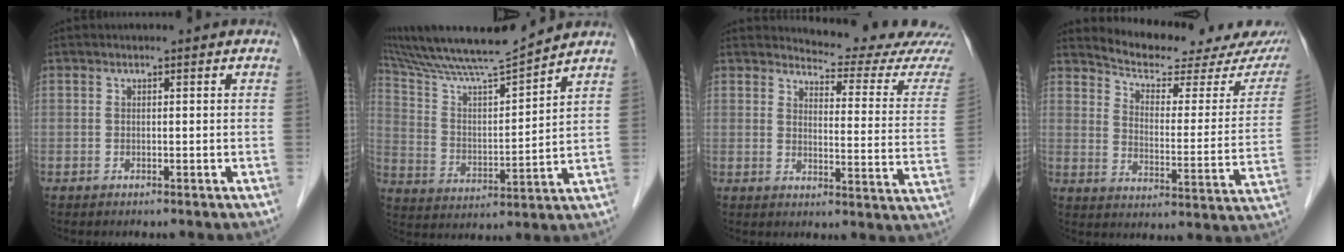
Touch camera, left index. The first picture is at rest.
{"total": 14.5, "force": [13.3, -0.9, 5.7], "torque": [-0.110, -0.002, 0.233]}
{"total": 13.4, "force": [13.2, -0.1, 2.1], "torque": [-0.021, -0.101, 0.137]}
{"total": 17.4, "force": [16.3, 2.6, 5.3], "torque": [-0.061, -0.058, 0.202]}